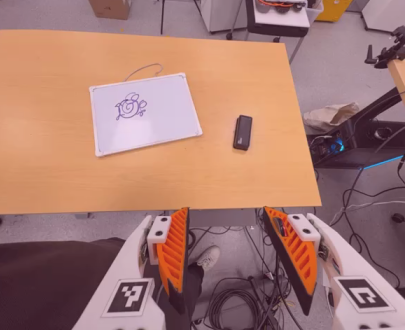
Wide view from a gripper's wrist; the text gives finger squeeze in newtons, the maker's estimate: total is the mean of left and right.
{"total": 0.0}